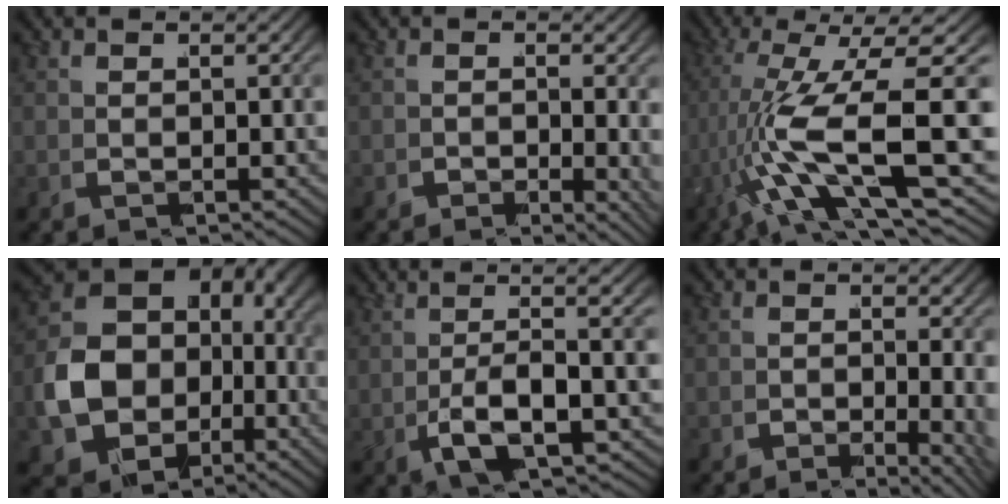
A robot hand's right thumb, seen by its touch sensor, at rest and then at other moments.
{"total": 2.1, "force": [-1.0, 1.0, 1.6], "torque": [-0.023, -0.021, -0.016]}
{"total": 11.6, "force": [-0.4, 4.8, 10.5], "torque": [-0.221, -0.024, 0.006]}
{"total": 16.4, "force": [-2.4, 13.3, 9.4], "torque": [-0.228, -0.062, -0.021]}
{"total": 7.3, "force": [-0.2, 2.2, 6.9], "torque": [-0.114, 0.005, -0.001]}
{"total": 2.7, "force": [-1.2, 0.9, 2.2], "torque": [-0.033, -0.025, -0.017]}